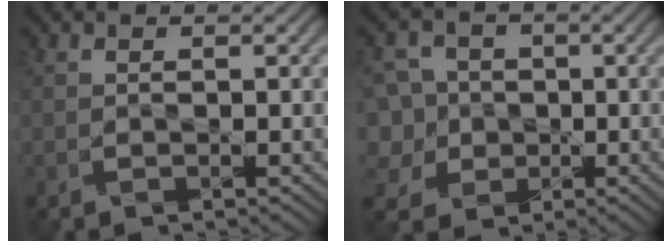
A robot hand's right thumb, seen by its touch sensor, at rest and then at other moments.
{"total": 9.4, "force": [-1.5, 8.4, 4.0], "torque": [-0.146, 0.013, -0.053]}